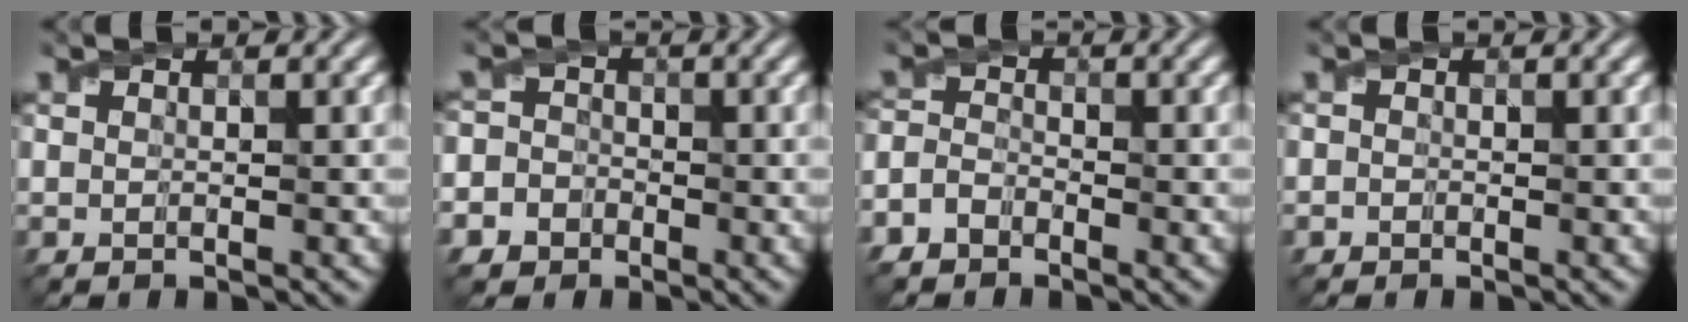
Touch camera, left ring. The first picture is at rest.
{"total": 5.5, "force": [-2.8, 4.7, 0.8], "torque": [-0.003, -0.005, -0.068]}
{"total": 2.6, "force": [-1.9, 1.5, 0.9], "torque": [-0.021, -0.001, -0.050]}
{"total": 0.6, "force": [-0.3, 0.5, 0.0], "torque": [0.003, -0.003, -0.007]}